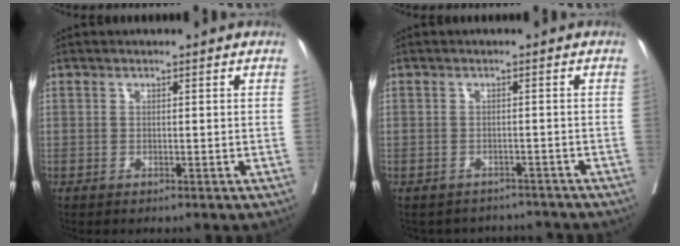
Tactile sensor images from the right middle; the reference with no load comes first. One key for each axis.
{"total": 5.6, "fx": -5.3, "fy": 1.9, "fz": -0.3, "tx": 0.008, "ty": 0.017, "tz": -0.062}